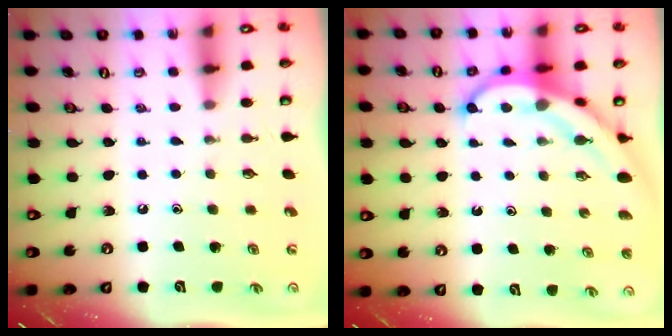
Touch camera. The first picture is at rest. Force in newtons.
{"total": 7.6, "press": 7.6, "slide": 0.8}